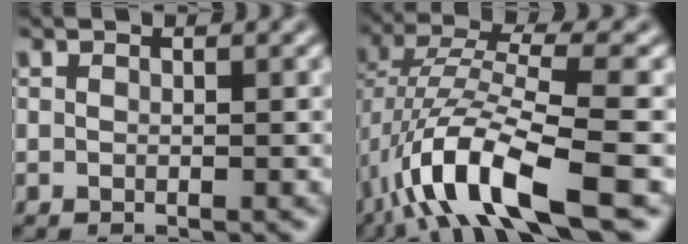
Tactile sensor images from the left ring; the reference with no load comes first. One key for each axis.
{"total": 10.4, "fx": -4.6, "fy": 2.8, "fz": 9.0, "tx": -0.177, "ty": 0.012, "tz": -0.088}